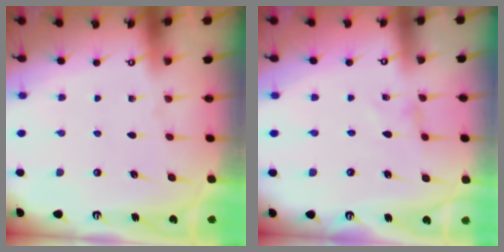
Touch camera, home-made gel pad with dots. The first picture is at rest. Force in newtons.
{"total": 0.0}